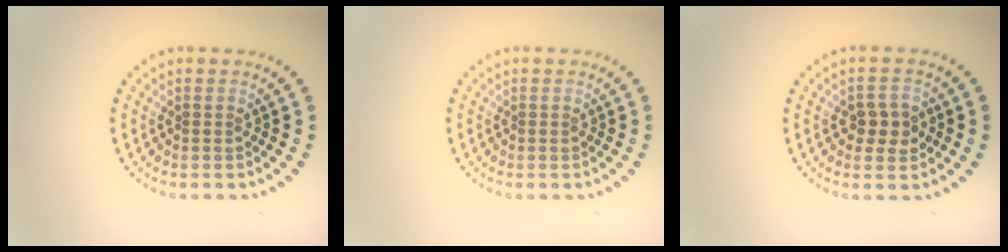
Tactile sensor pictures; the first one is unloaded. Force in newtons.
{"total": 0.0}
{"total": 2.4, "press": 2.4, "slide": 0.3}